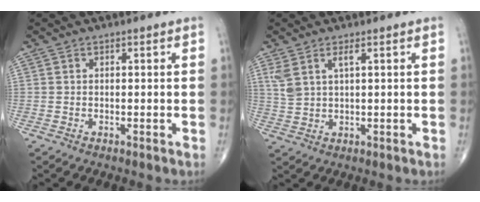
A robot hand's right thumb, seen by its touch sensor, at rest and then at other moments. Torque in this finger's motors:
{"motor_torque": [0.03, 0.10, 0.30, 0.18, 0.06]}